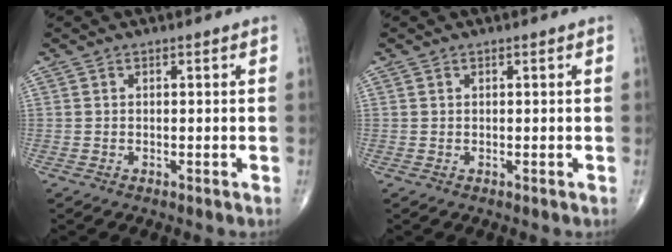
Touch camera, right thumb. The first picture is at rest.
{"total": 0.0}